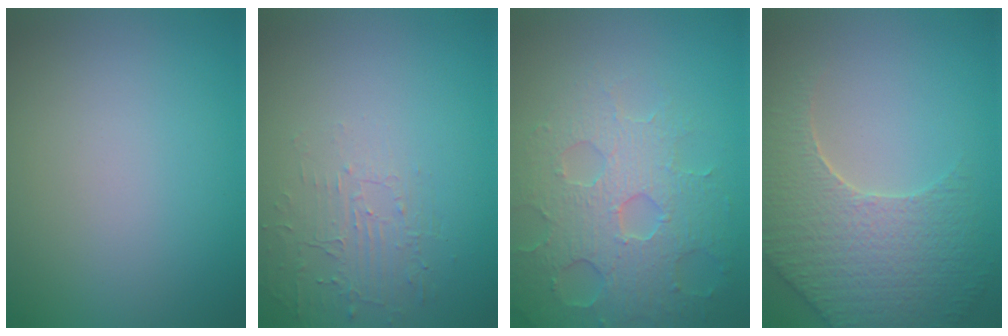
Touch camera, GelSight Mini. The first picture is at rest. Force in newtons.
{"total": 1.8, "press": 0.7, "slide": 1.7}
{"total": 6.1, "press": 5.1, "slide": 3.4}
{"total": 6.6, "press": 5.4, "slide": 3.8}